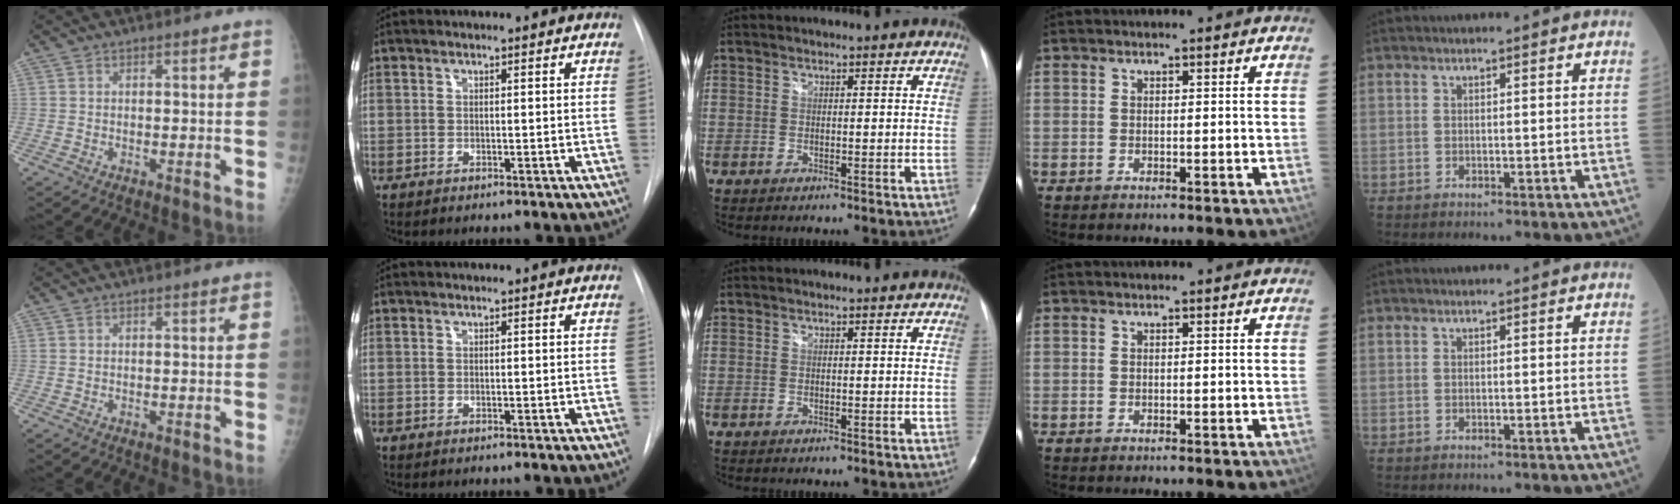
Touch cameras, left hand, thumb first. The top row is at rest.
{}